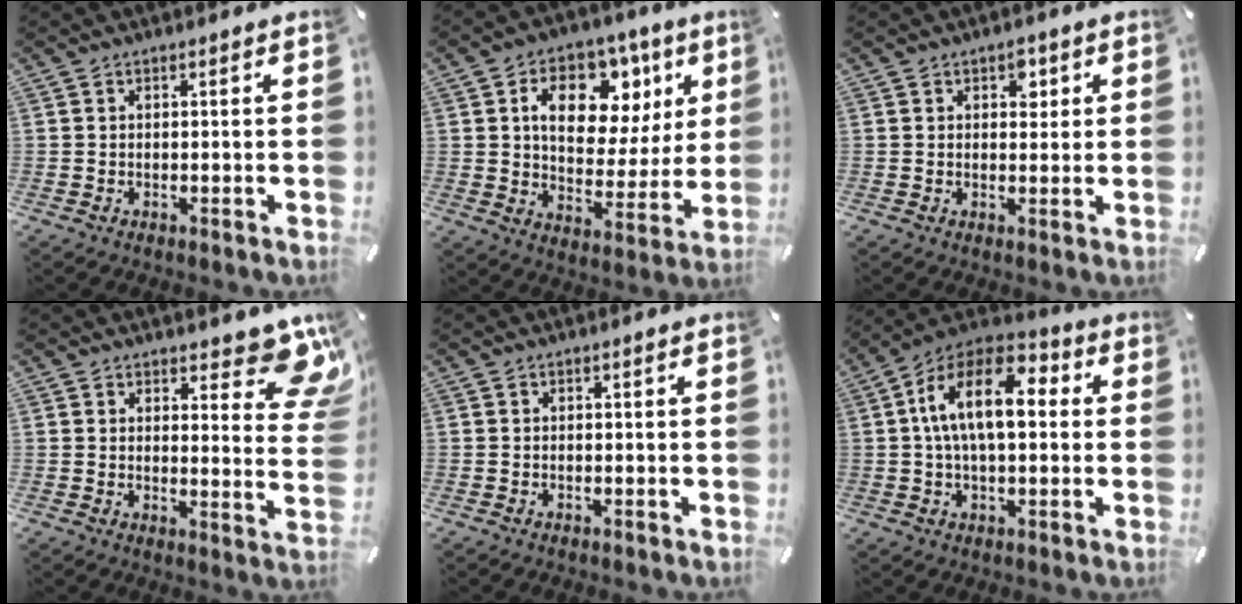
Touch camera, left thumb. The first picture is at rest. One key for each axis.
{"total": 16.2, "fx": 7.0, "fy": 10.8, "fz": 9.9, "tx": -0.148, "ty": -0.027, "tz": 0.121}
{"total": 3.3, "fx": 1.5, "fy": 2.3, "fz": 1.9, "tx": -0.010, "ty": -0.006, "tz": 0.017}
{"total": 10.6, "fx": 7.4, "fy": 4.7, "fz": 5.9, "tx": -0.051, "ty": -0.056, "tz": 0.130}
{"total": 0.0}
{"total": 15.9, "fx": 2.9, "fy": 8.6, "fz": 13.1, "tx": -0.249, "ty": -0.001, "tz": 0.045}